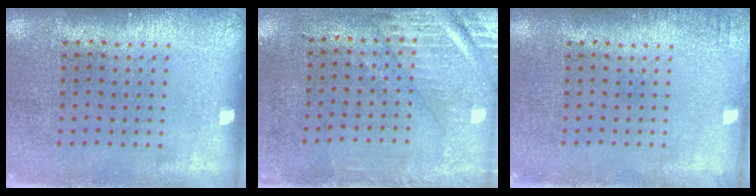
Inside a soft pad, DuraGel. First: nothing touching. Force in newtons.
{"total": 3.0, "press": 2.5, "slide": 1.5}
{"total": 1.0, "press": 1.0, "slide": 0.1}